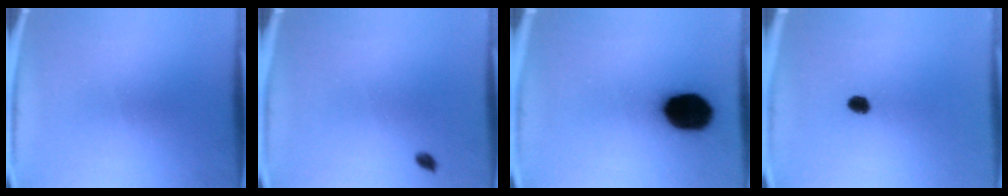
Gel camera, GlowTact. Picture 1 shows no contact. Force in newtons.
{"total": 1.0}
{"total": 17.6}
{"total": 2.3}